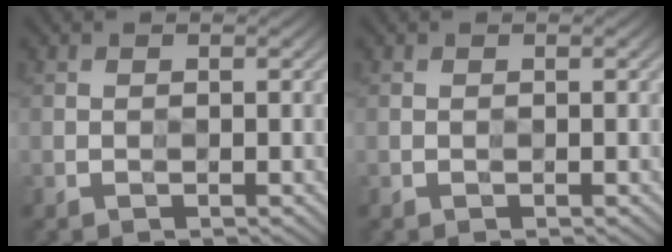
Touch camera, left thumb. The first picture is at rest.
{"total": 0.0}